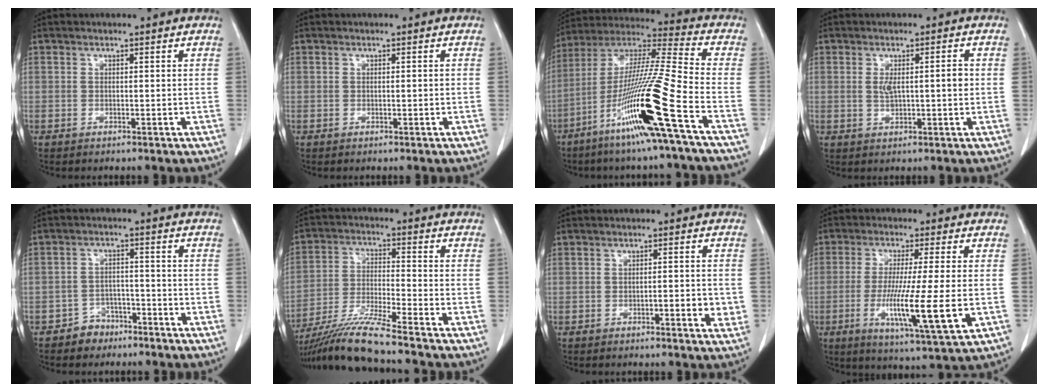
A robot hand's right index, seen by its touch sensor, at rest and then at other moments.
{"total": 0.0}
{"total": 19.4, "force": [-8.7, -1.6, 17.3], "torque": [-0.353, -0.035, -0.171]}
{"total": 3.9, "force": [0.3, 1.1, 3.7], "torque": [-0.065, 0.009, 0.009]}
{"total": 3.9, "force": [-2.9, 2.6, 0.4], "torque": [-0.008, 0.012, -0.046]}
{"total": 10.6, "force": [-9.2, -1.9, 4.9], "torque": [-0.093, -0.020, -0.173]}
{"total": 3.1, "force": [-0.8, 0.8, 2.9], "torque": [-0.042, 0.000, -0.010]}
{"total": 13.0, "force": [-2.9, -0.1, 12.7], "torque": [-0.229, -0.033, -0.051]}